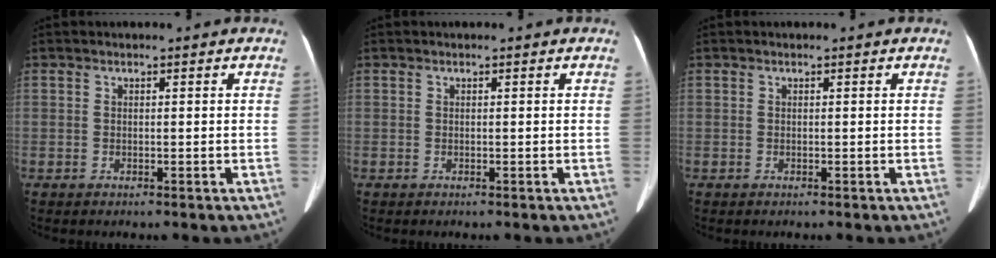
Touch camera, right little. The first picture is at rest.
{"total": 0.0}
{"total": 0.0}